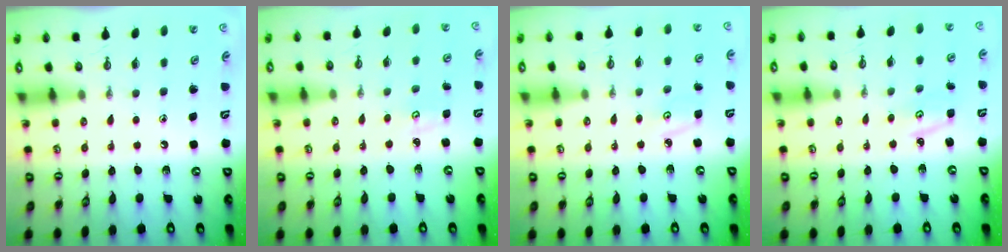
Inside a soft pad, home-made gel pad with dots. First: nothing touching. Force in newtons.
{"total": 2.1, "press": 2.1, "slide": 0.2}
{"total": 3.6, "press": 3.6, "slide": 0.4}
{"total": 2.8, "press": 2.8, "slide": 0.4}